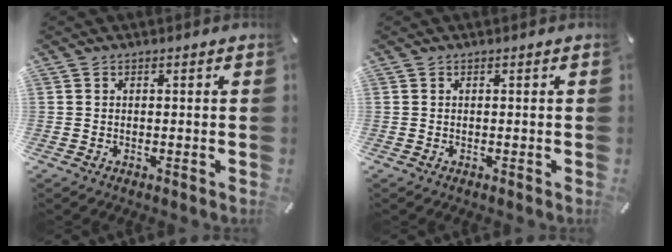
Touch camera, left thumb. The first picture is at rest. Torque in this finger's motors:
{"motor_torque": [0.00, 0.00, -0.05, 0.05, 0.00]}